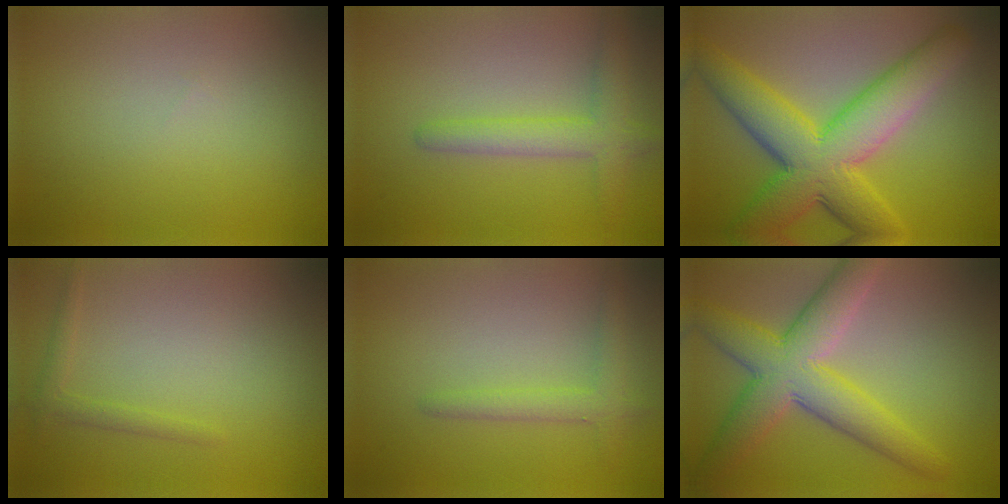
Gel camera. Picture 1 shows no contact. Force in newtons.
{"total": 3.4, "press": 3.4, "slide": 0.1}
{"total": 10.2, "press": 10.2, "slide": 0.2}
{"total": 1.2, "press": 1.2, "slide": 0.1}
{"total": 2.1, "press": 2.1, "slide": 0.1}
{"total": 7.6, "press": 7.6, "slide": 0.2}